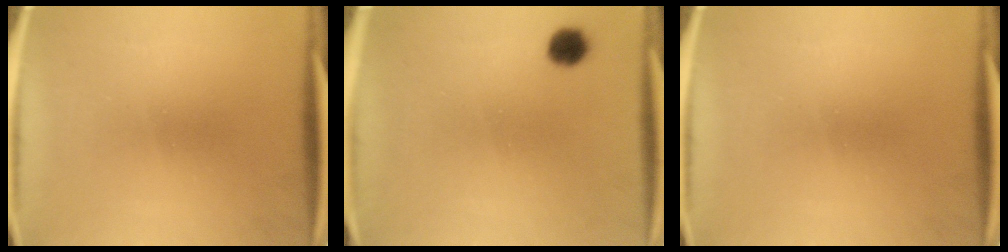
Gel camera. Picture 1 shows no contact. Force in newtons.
{"total": 3.5}
{"total": 0.0}